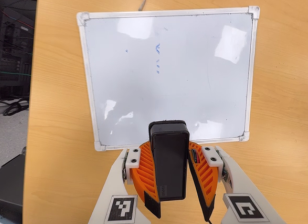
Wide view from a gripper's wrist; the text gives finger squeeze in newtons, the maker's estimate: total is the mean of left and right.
{"total": 10.5, "left": 10.4, "right": 10.7}